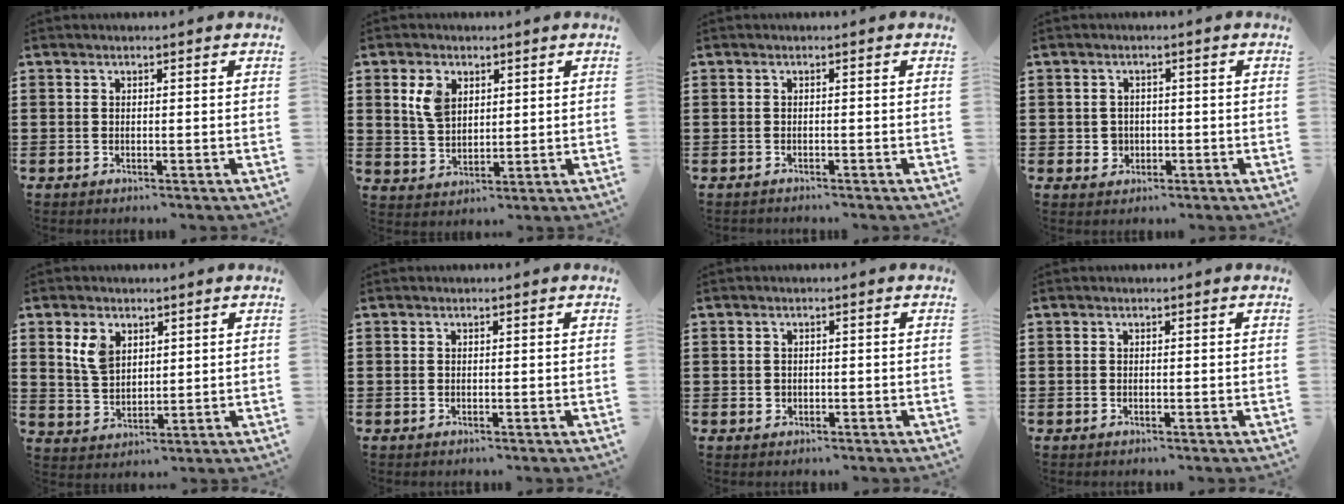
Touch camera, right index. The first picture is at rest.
{"total": 5.2, "force": [2.3, 3.5, 3.1], "torque": [-0.074, 0.012, 0.042]}
{"total": 0.6, "force": [-0.6, 0.1, 0.0], "torque": [-0.001, -0.001, -0.014]}
{"total": 2.3, "force": [-0.5, 2.1, 0.6], "torque": [-0.019, 0.006, -0.012]}
{"total": 5.2, "force": [2.6, 3.4, 3.0], "torque": [-0.071, 0.012, 0.048]}
{"total": 0.0}
{"total": 0.9, "force": [-0.1, 0.9, 0.2], "torque": [-0.007, 0.006, -0.005]}
{"total": 0.0}